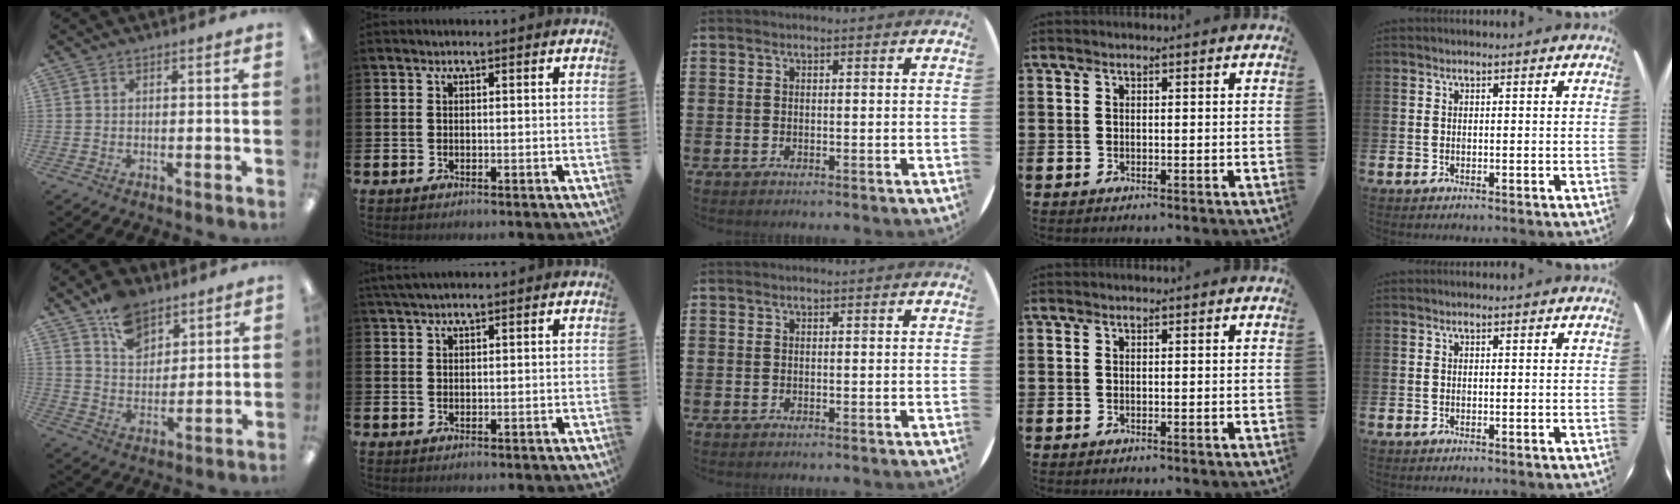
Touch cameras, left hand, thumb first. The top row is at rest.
{"thumb": {"total": 10.6, "force": [7.5, 6.5, 3.8], "torque": [-0.062, -0.037, 0.140]}, "index": {"total": 1.8, "force": [1.6, 0.4, 0.8], "torque": [-0.019, 0.004, 0.029]}}